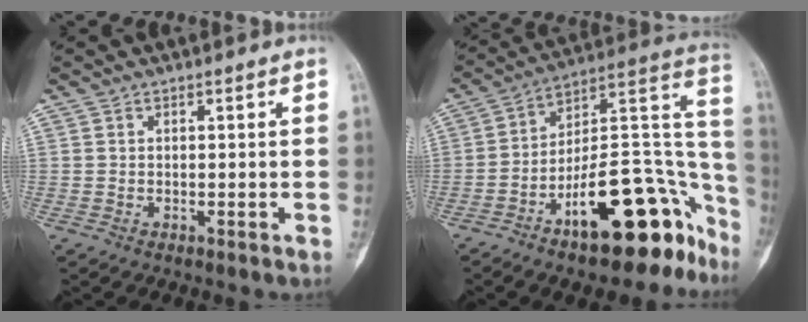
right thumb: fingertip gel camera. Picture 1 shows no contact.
{"total": 23.5, "force": [-13.6, 9.2, 16.8], "torque": [-0.147, 0.120, -0.210]}